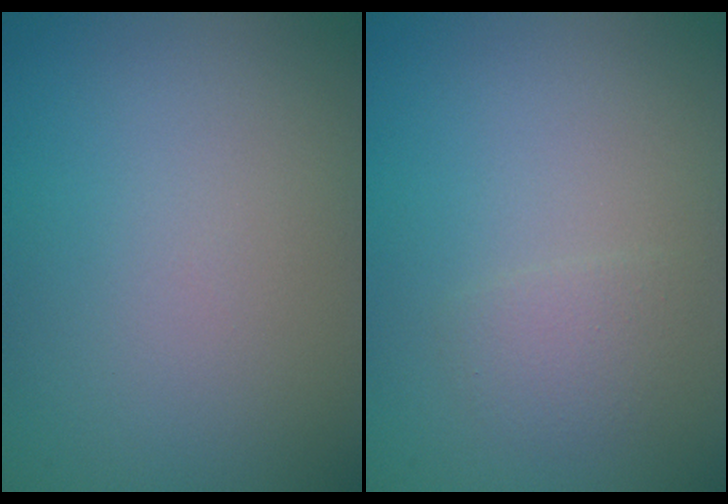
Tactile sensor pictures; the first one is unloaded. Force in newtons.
{"total": 1.3, "press": 1.3, "slide": 0.0}